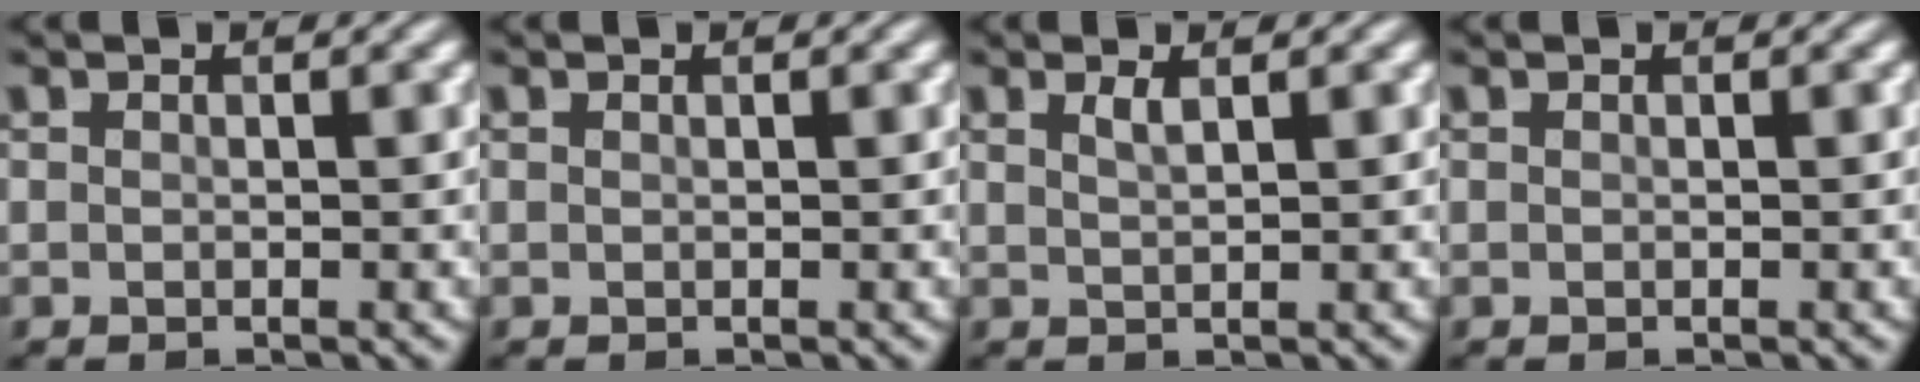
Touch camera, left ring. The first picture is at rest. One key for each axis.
{"total": 0.0}
{"total": 1.4, "fx": 0.8, "fy": 0.4, "fz": 1.0, "tx": -0.016, "ty": 0.002, "tz": 0.012}
{"total": 0.0}